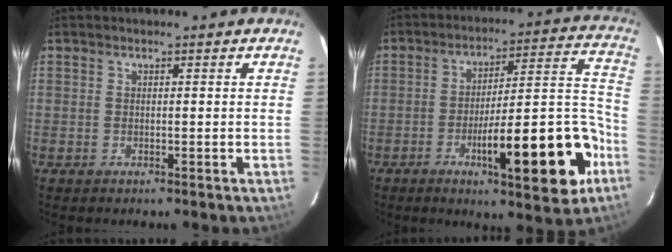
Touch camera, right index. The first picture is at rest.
{"total": 20.0, "force": [-8.1, 3.0, 18.0], "torque": [-0.213, 0.019, -0.107]}